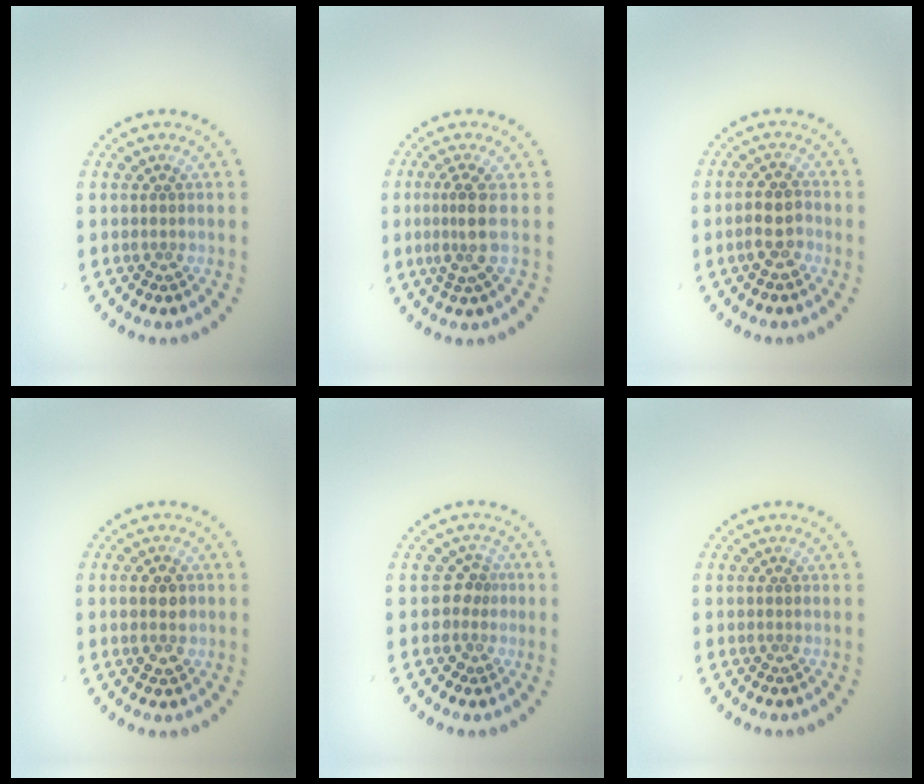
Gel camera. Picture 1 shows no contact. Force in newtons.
{"total": 2.6, "press": 1.9, "slide": 1.8}
{"total": 2.4, "press": 2.3, "slide": 0.8}
{"total": 2.9, "press": 2.9, "slide": 0.2}
{"total": 2.0, "press": 1.4, "slide": 1.4}
{"total": 0.0}